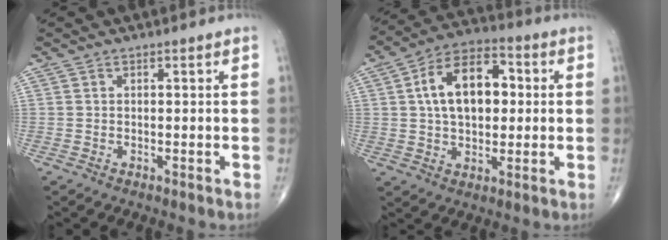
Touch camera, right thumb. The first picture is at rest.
{"total": 14.5, "force": [2.1, 8.8, 11.4], "torque": [-0.170, 0.021, 0.028]}